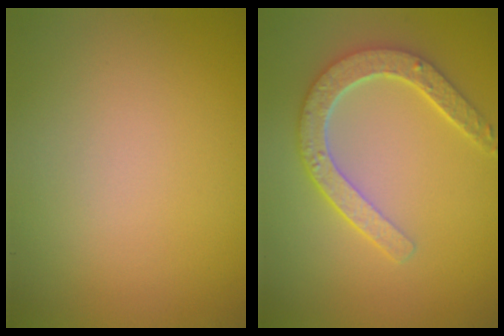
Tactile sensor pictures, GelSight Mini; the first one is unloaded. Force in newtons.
{"total": 4.7, "press": 3.7, "slide": 2.8}